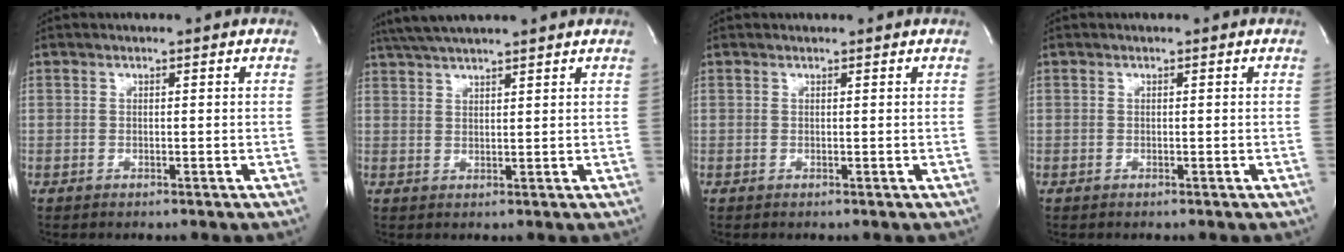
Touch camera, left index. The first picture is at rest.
{"total": 8.8, "force": [7.7, 0.1, 4.4], "torque": [-0.078, 0.038, 0.120]}
{"total": 0.9, "force": [0.9, 0.1, 0.1], "torque": [-0.006, 0.011, 0.015]}
{"total": 0.0}